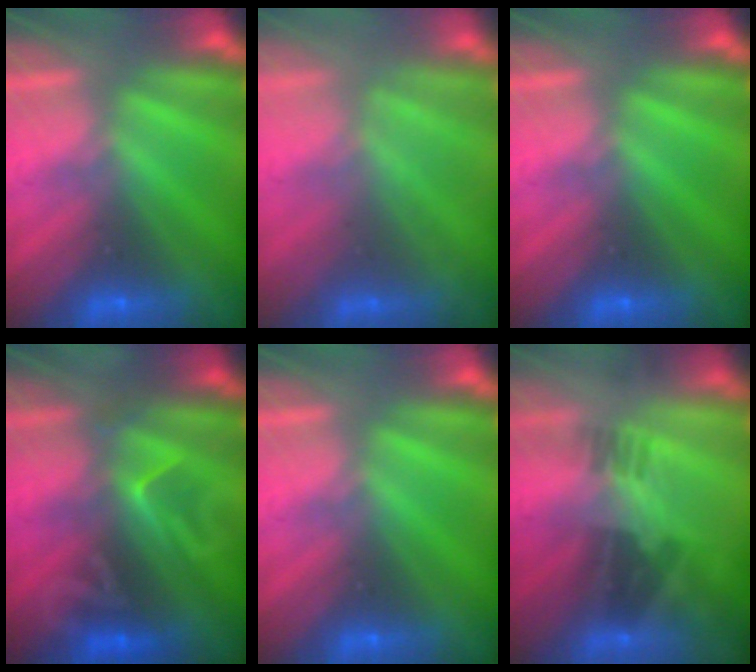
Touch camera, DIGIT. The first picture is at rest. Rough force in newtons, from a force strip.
{"total": 1.8}
{"total": 0.0}
{"total": 2.4}
{"total": 0.0}
{"total": 2.2}